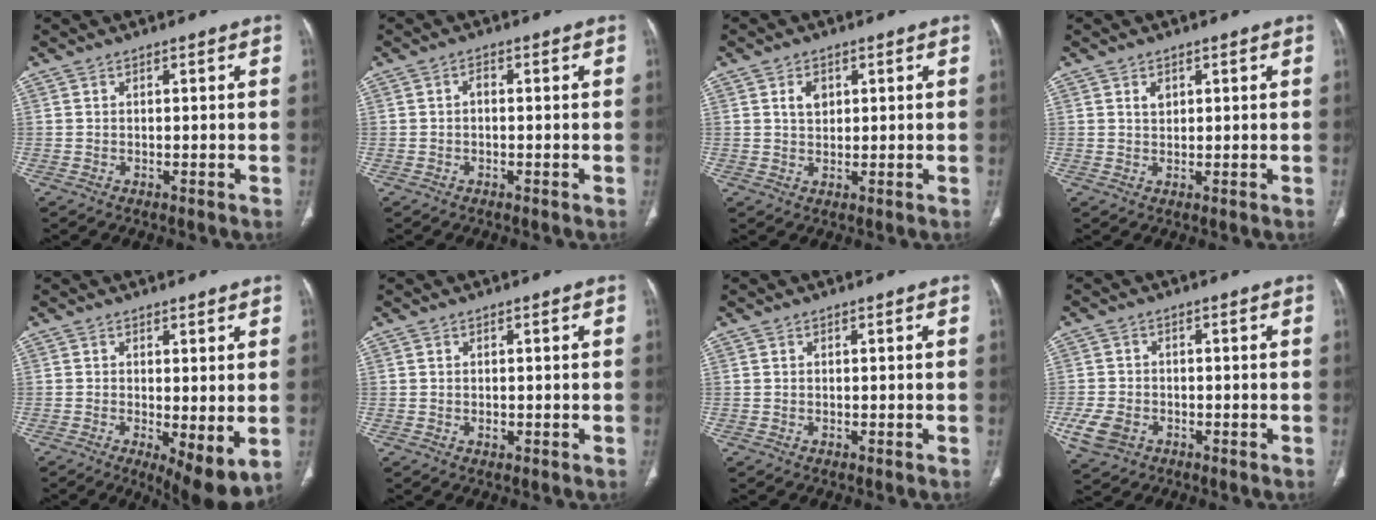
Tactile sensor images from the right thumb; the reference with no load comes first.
{"total": 1.3, "force": [-0.2, 0.8, 1.0], "torque": [-0.014, 0.005, -0.008]}
{"total": 3.2, "force": [1.1, 2.2, 2.0], "torque": [-0.025, -0.003, 0.021]}
{"total": 1.8, "force": [0.8, 1.3, 1.1], "torque": [-0.012, -0.004, 0.016]}
{"total": 7.8, "force": [-1.0, 2.7, 7.2], "torque": [-0.111, -0.026, -0.011]}
{"total": 1.2, "force": [-0.2, 0.8, 0.8], "torque": [-0.013, -0.001, 0.000]}
{"total": 0.0}
{"total": 6.3, "force": [-2.2, 4.8, 3.4], "torque": [-0.071, 0.006, -0.035]}